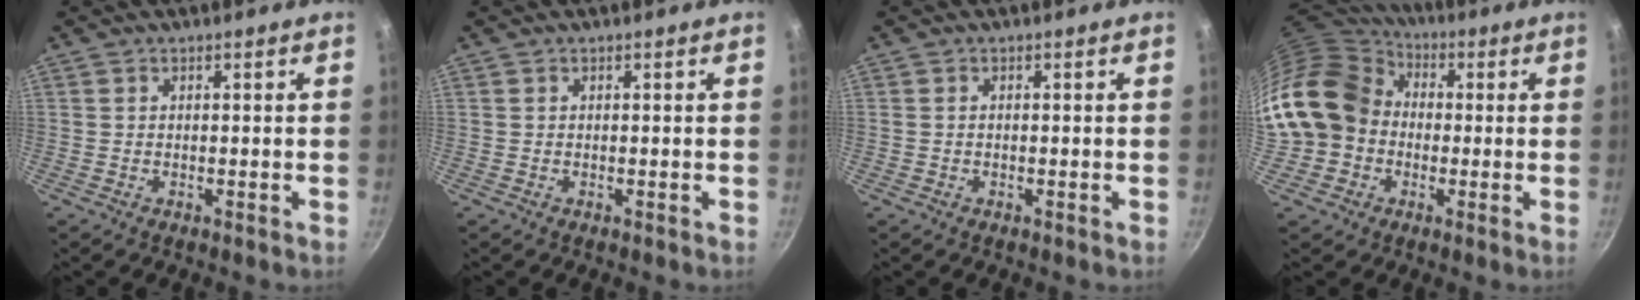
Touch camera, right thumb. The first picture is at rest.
{"total": 0.0}
{"total": 0.0}
{"total": 19.1, "force": [-0.5, 16.3, 9.9], "torque": [-0.181, 0.052, -0.012]}